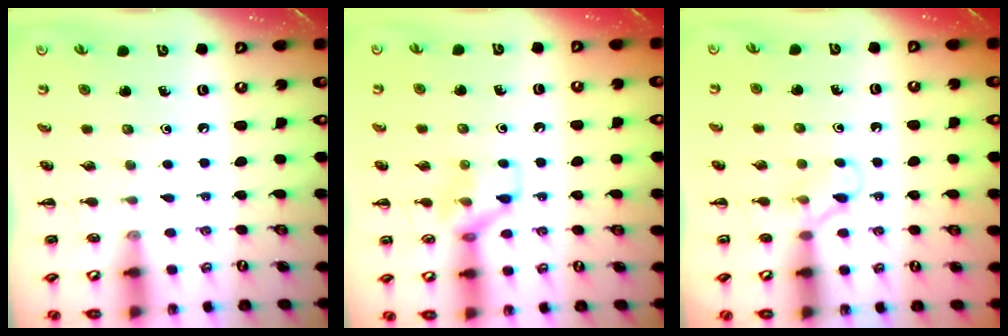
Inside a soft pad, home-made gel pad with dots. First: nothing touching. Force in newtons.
{"total": 8.2, "press": 8.2, "slide": 0.4}
{"total": 4.2, "press": 3.9, "slide": 1.5}